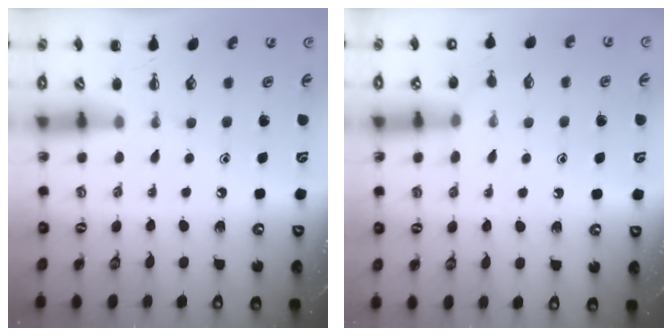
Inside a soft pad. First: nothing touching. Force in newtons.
{"total": 7.7, "press": 7.6, "slide": 1.5}